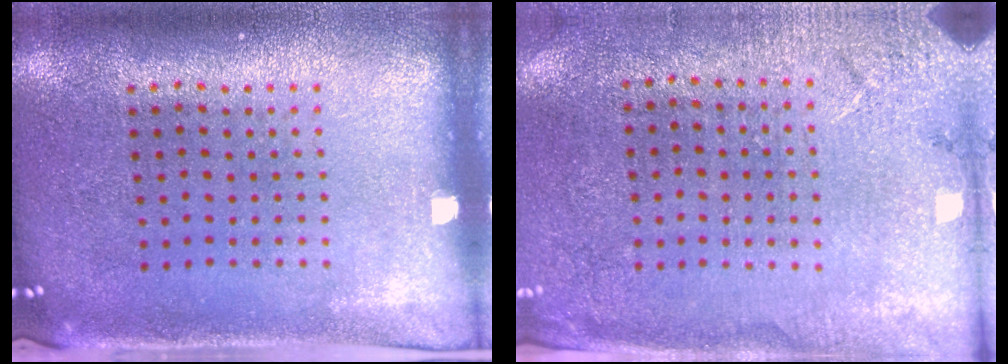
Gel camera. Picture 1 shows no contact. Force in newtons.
{"total": 2.6, "press": 2.5, "slide": 0.7}